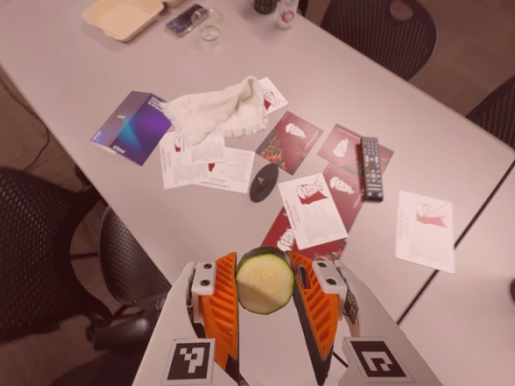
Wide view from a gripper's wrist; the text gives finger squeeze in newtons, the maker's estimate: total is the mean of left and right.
{"total": 12.5, "left": 12.7, "right": 12.2}